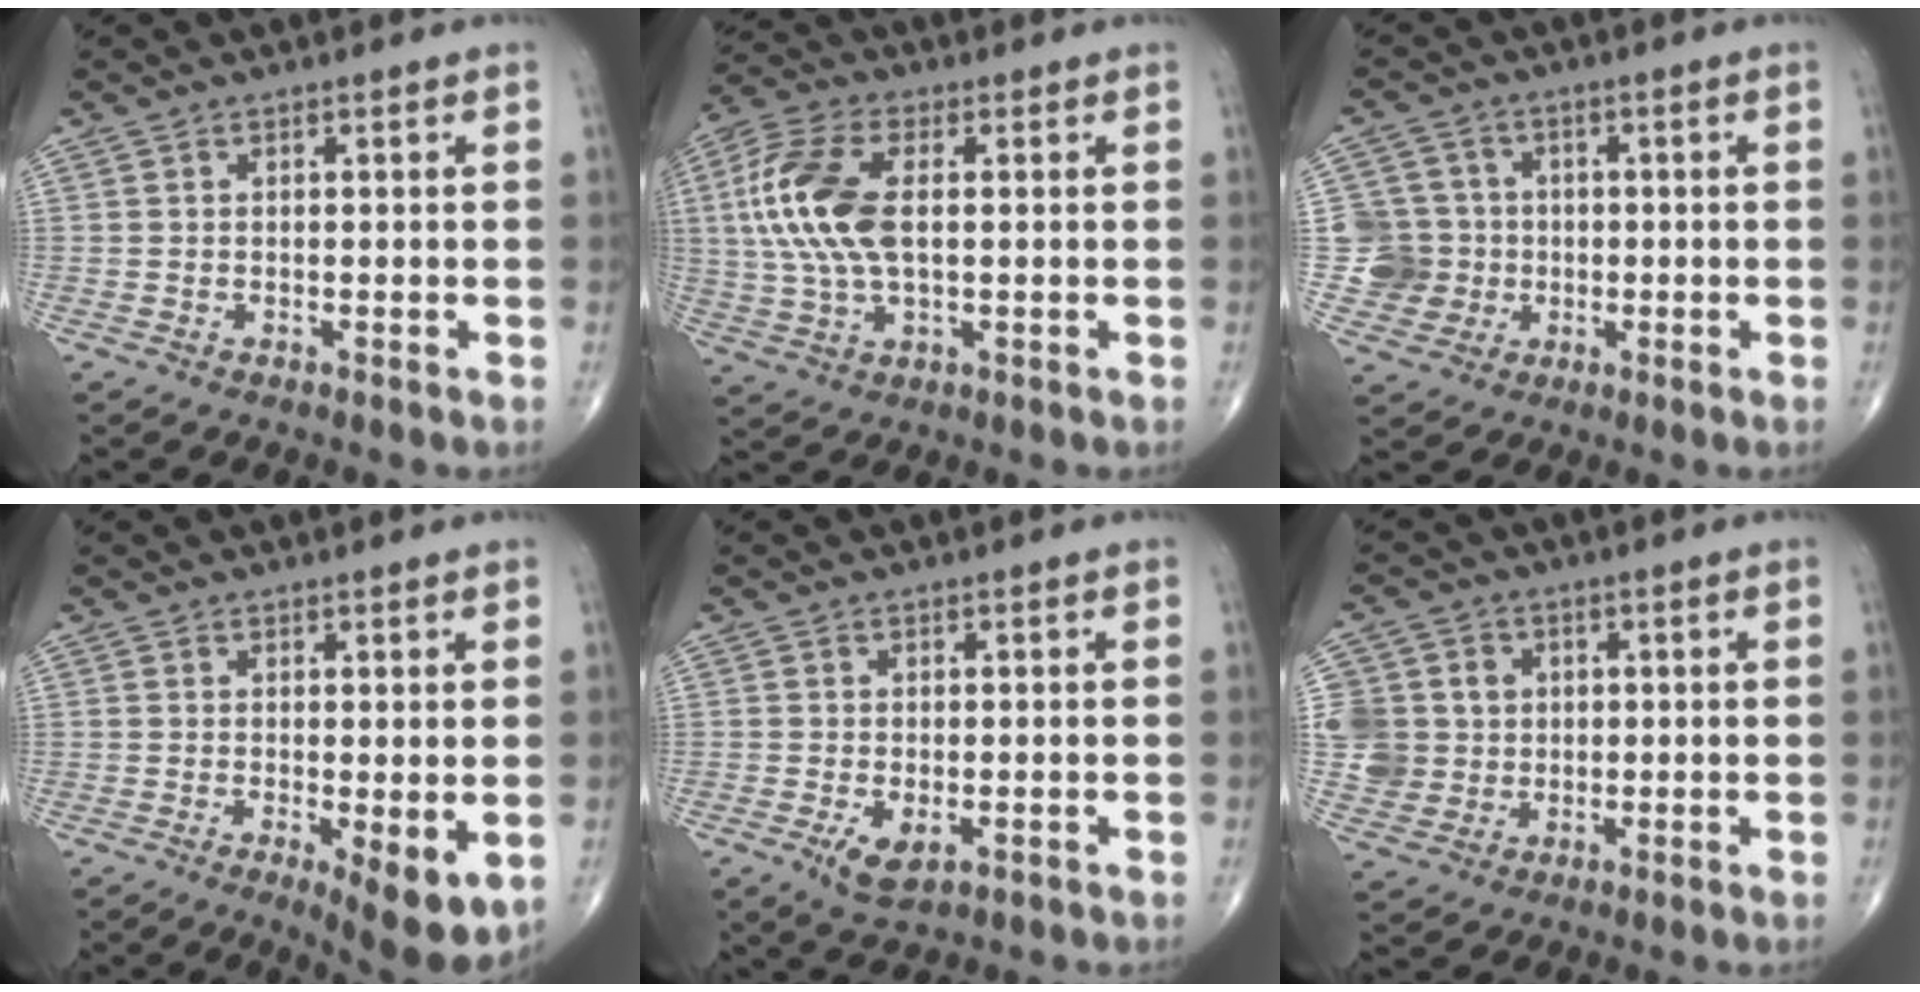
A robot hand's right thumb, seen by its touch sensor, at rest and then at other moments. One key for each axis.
{"total": 14.1, "fx": 1.6, "fy": 7.2, "fz": 12.1, "tx": -0.273, "ty": 0.012, "tz": 0.029}
{"total": 7.9, "fx": -0.7, "fy": 7.8, "fz": 0.6, "tx": 0.018, "ty": 0.015, "tz": -0.013}
{"total": 7.4, "fx": -1.5, "fy": 2.4, "fz": 6.8, "tx": -0.098, "ty": -0.024, "tz": -0.019}
{"total": 4.3, "fx": -1.4, "fy": 2.2, "fz": 3.4, "tx": -0.061, "ty": -0.010, "tz": -0.019}
{"total": 9.8, "fx": 0.9, "fy": 9.5, "fz": 2.5, "tx": -0.027, "ty": 0.014, "tz": 0.024}